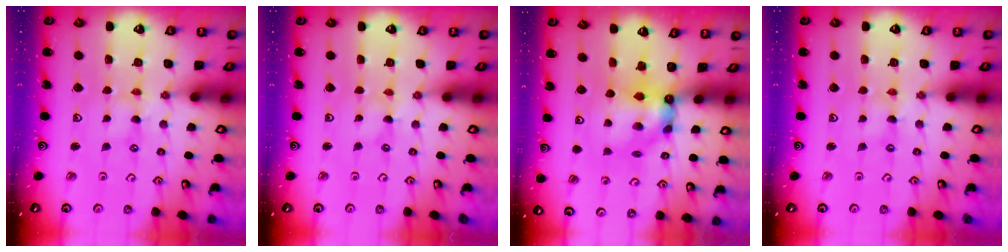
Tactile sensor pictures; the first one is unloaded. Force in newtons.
{"total": 0.0}
{"total": 7.3, "press": 7.3, "slide": 0.4}
{"total": 0.0}